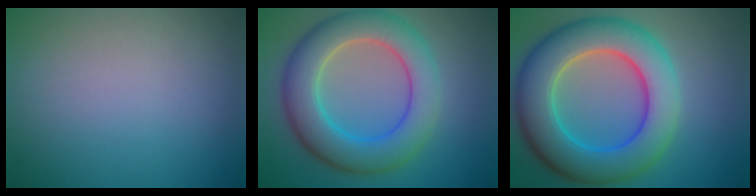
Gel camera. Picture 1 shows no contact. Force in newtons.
{"total": 7.3, "press": 7.3, "slide": 0.1}
{"total": 9.5, "press": 9.5, "slide": 0.2}